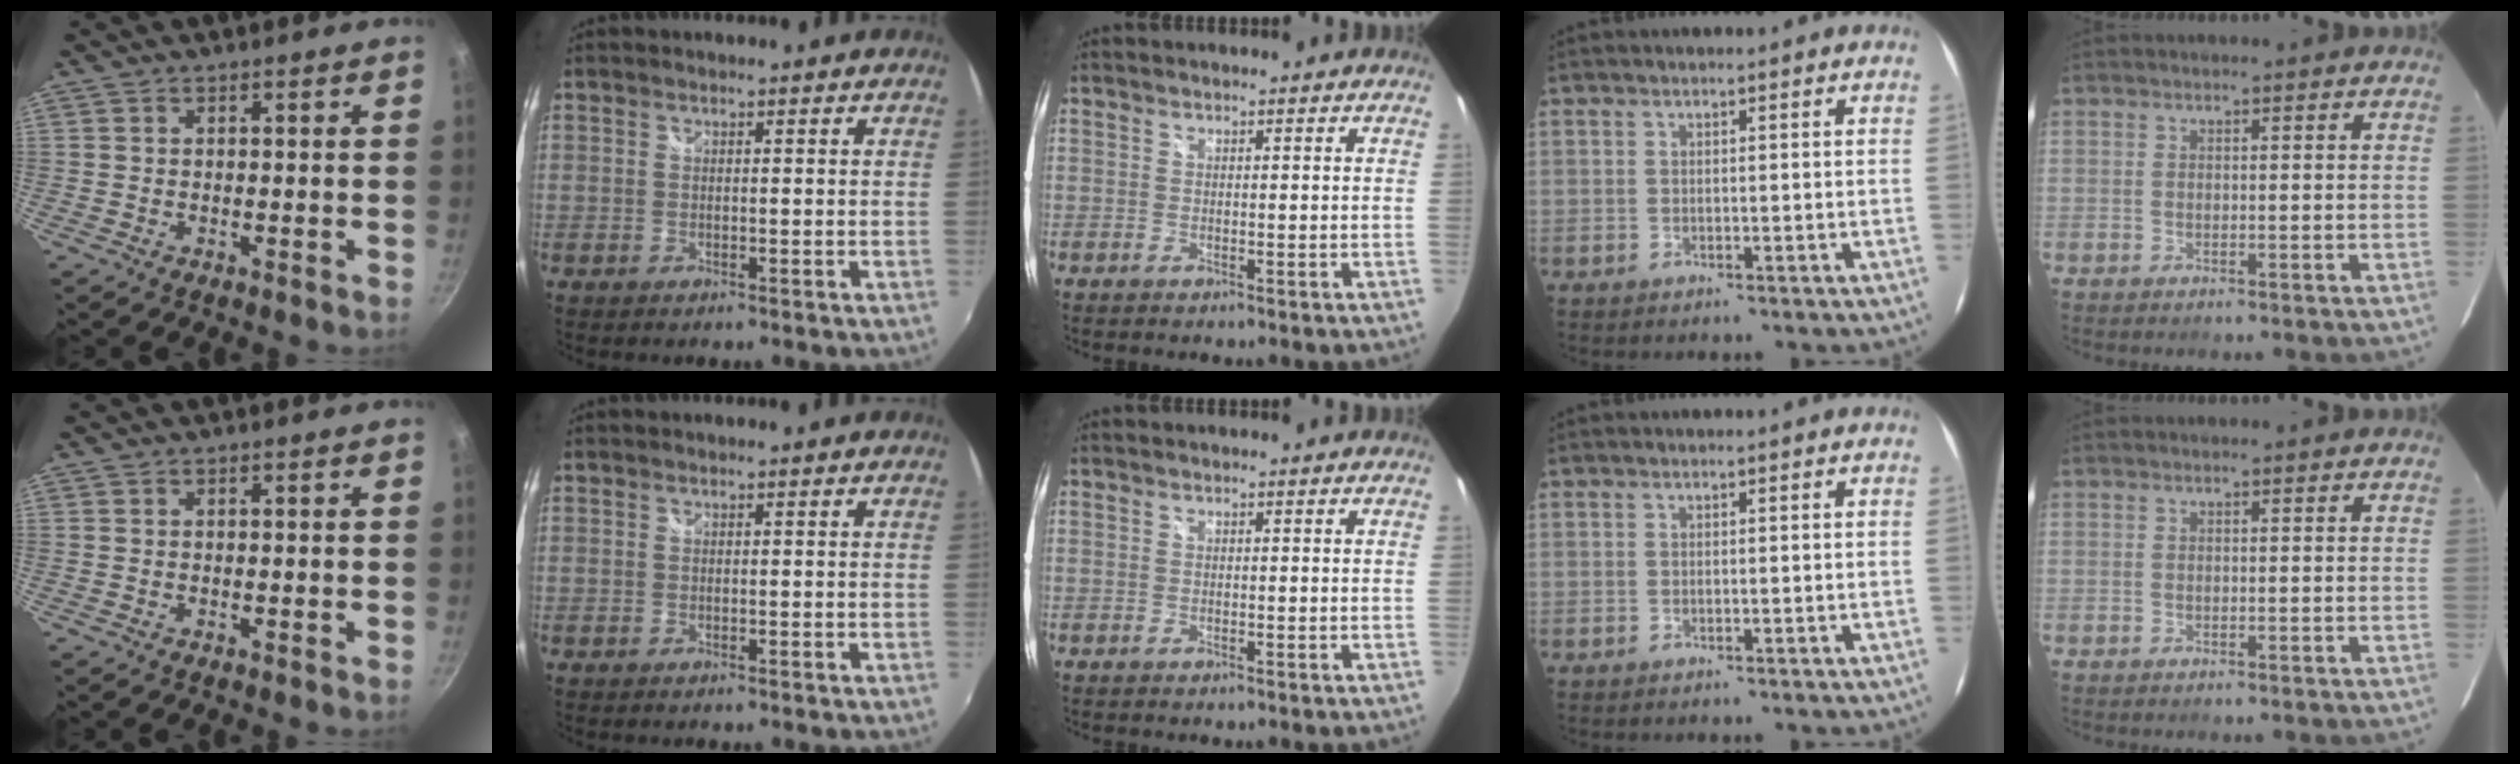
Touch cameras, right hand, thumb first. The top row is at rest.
{}